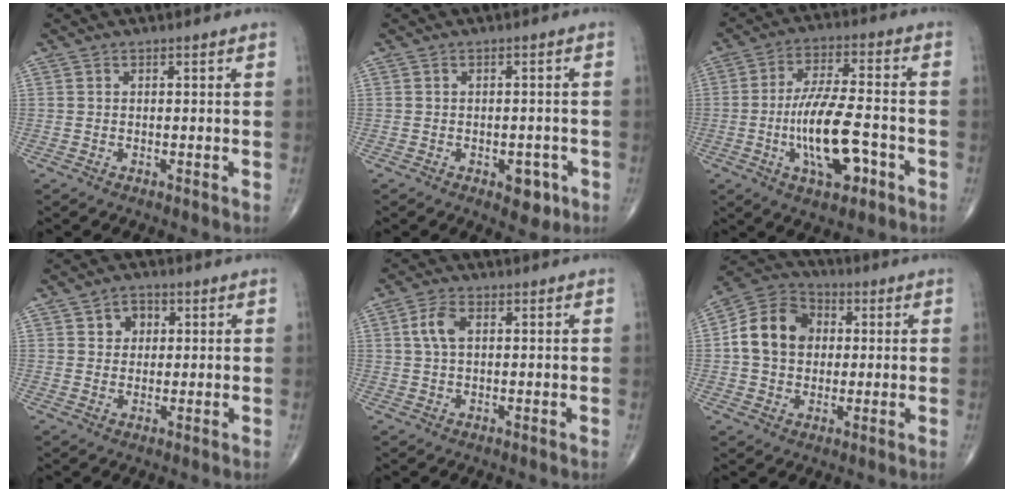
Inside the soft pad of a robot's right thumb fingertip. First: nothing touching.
{"total": 4.1, "force": [-1.9, 2.4, 2.8], "torque": [-0.017, 0.007, -0.019]}
{"total": 13.4, "force": [-4.3, 5.2, 11.6], "torque": [-0.196, 0.023, -0.070]}
{"total": 4.2, "force": [1.4, 3.4, 2.0], "torque": [-0.006, -0.003, 0.019]}
{"total": 4.5, "force": [1.1, 2.5, 3.6], "torque": [-0.080, 0.006, 0.019]}
{"total": 12.8, "force": [1.2, 10.3, 7.5], "torque": [-0.113, 0.020, 0.012]}